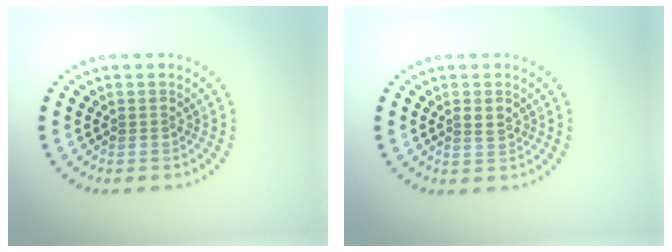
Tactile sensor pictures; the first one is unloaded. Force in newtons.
{"total": 1.3, "press": 1.3, "slide": 0.0}